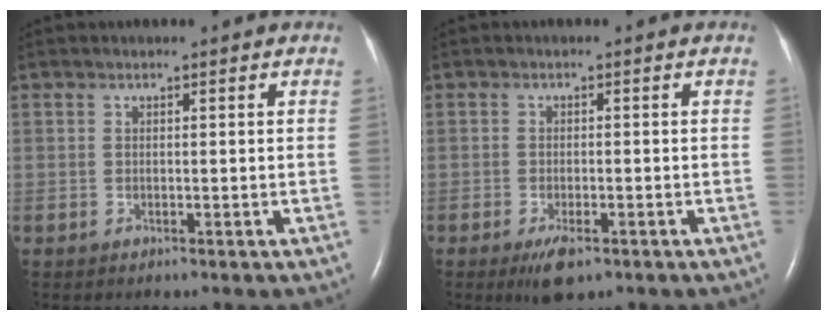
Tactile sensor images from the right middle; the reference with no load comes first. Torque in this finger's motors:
{"motor_torque": [0.25, -0.26, 0.26, 0.07]}